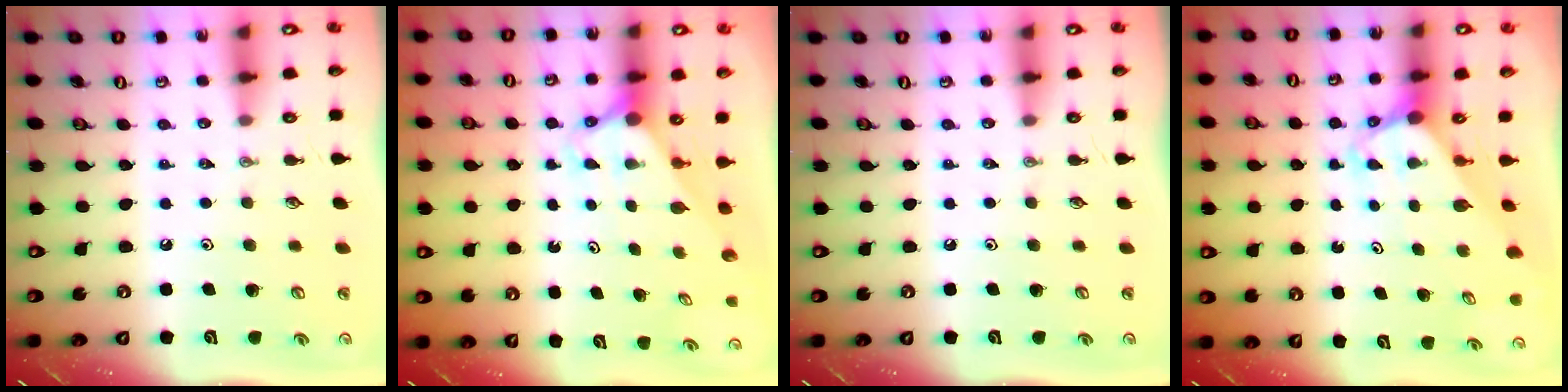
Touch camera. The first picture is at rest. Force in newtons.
{"total": 2.8, "press": 2.8, "slide": 0.0}
{"total": 0.0}
{"total": 3.2, "press": 3.2, "slide": 0.2}